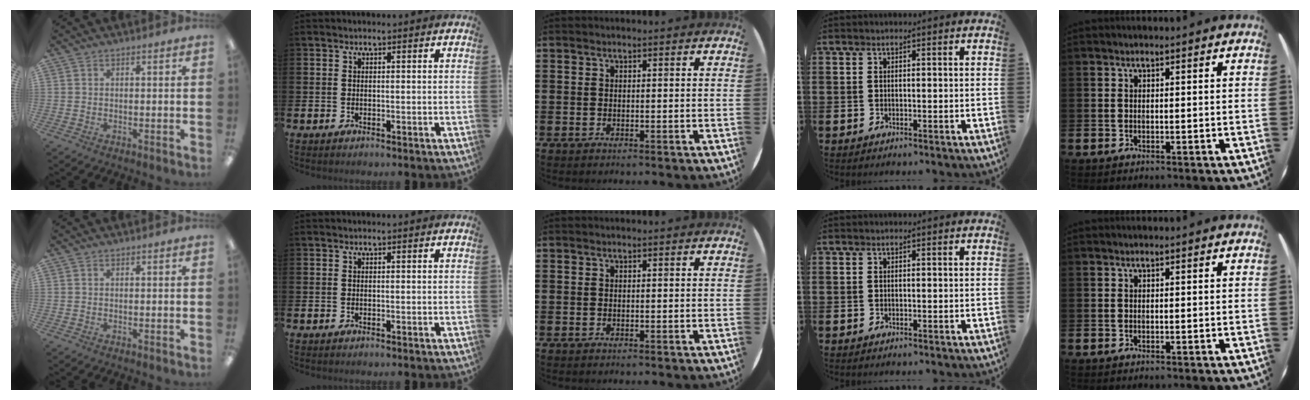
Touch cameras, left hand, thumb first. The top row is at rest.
{}